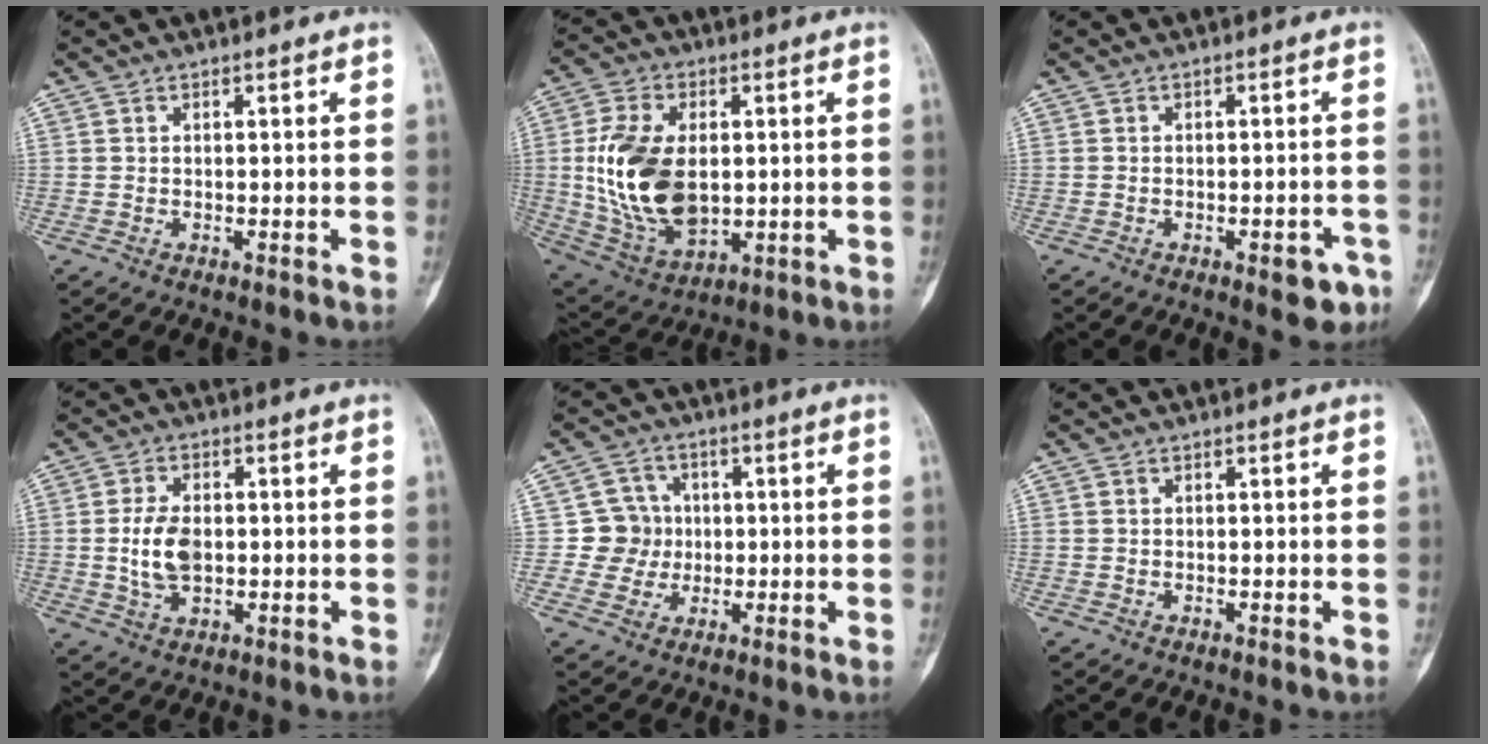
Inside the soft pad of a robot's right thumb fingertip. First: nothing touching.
{"total": 17.9, "force": [0.8, 11.0, 14.0], "torque": [-0.263, -0.009, 0.030]}
{"total": 4.9, "force": [-2.6, 2.1, 3.5], "torque": [-0.023, 0.015, -0.027]}
{"total": 7.5, "force": [-0.1, 4.6, 5.9], "torque": [-0.108, 0.000, 0.001]}
{"total": 6.2, "force": [0.0, 6.2, 0.7], "torque": [0.029, 0.014, -0.005]}
{"total": 0.0}